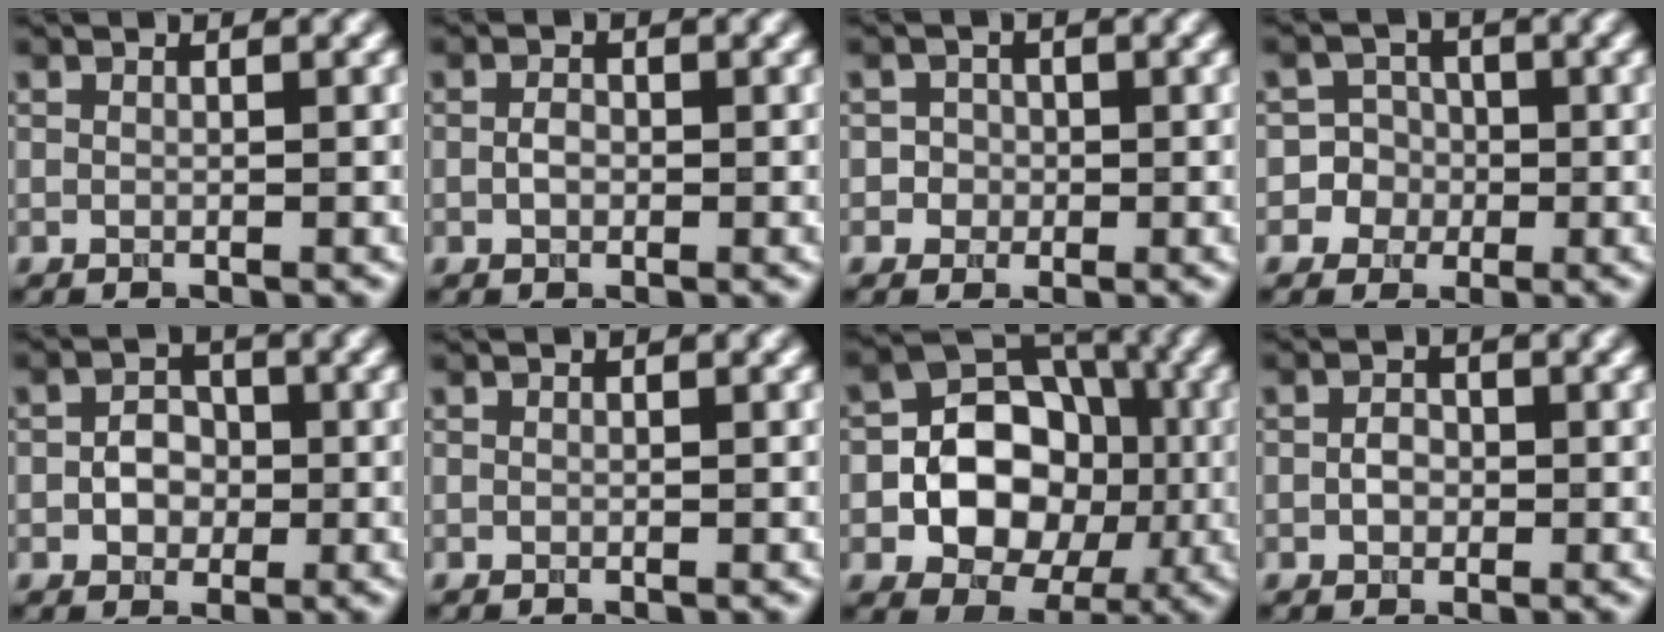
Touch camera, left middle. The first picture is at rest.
{"total": 1.3, "force": [-0.2, 0.9, 0.9], "torque": [-0.019, 0.001, -0.006]}
{"total": 1.7, "force": [-0.3, 1.7, 0.2], "torque": [0.022, -0.001, -0.010]}
{"total": 5.5, "force": [-1.4, 5.3, 0.3], "torque": [0.016, 0.017, -0.041]}
{"total": 2.8, "force": [-0.4, 2.2, 1.6], "torque": [-0.023, 0.002, -0.012]}
{"total": 0.0}
{"total": 8.9, "force": [-1.3, 6.9, 5.4], "torque": [-0.054, 0.008, -0.037]}
{"total": 1.7, "force": [-0.2, 1.3, 1.1], "torque": [-0.021, 0.000, -0.008]}